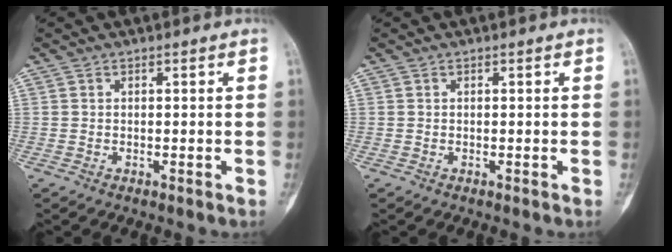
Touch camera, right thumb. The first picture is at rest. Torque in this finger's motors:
{"motor_torque": [-0.58, 0.28, -0.06, 0.28, 0.09]}